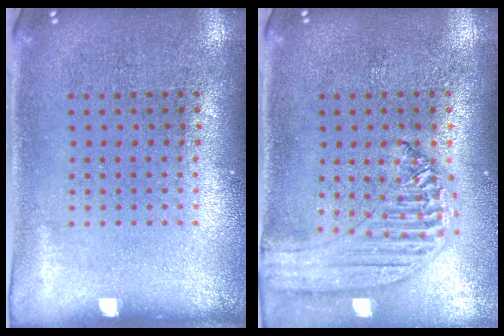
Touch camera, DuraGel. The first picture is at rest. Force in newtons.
{"total": 1.4, "press": 1.3, "slide": 0.3}